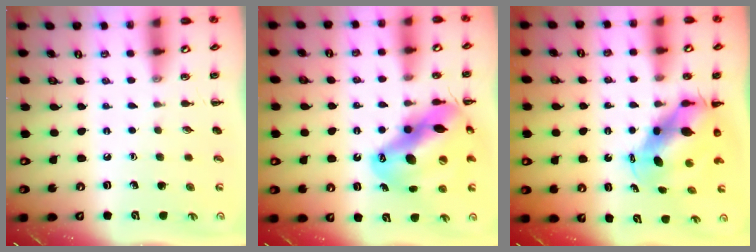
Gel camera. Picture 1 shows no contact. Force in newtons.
{"total": 19.4, "press": 18.6, "slide": 5.4}
{"total": 7.8, "press": 7.6, "slide": 1.8}